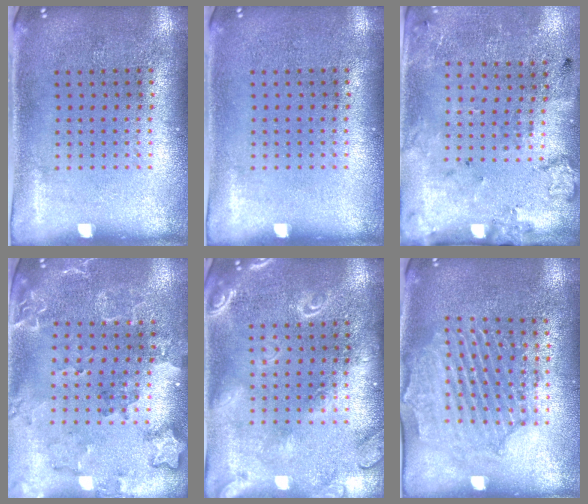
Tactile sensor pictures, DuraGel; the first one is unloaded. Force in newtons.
{"total": 0.0}
{"total": 2.3, "press": 1.4, "slide": 1.9}
{"total": 2.0, "press": 1.9, "slide": 0.7}
{"total": 2.1, "press": 2.1, "slide": 0.2}
{"total": 2.0, "press": 1.9, "slide": 0.5}